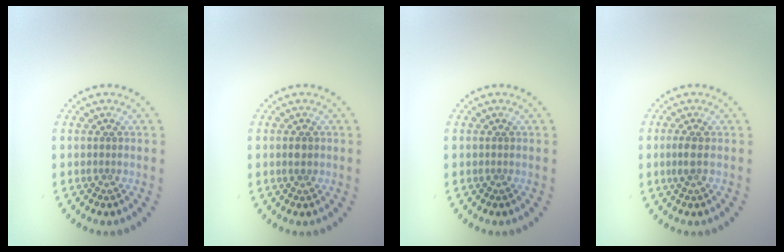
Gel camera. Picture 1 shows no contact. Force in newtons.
{"total": 1.3, "press": 1.3, "slide": 0.1}
{"total": 0.0}
{"total": 1.2, "press": 1.1, "slide": 0.4}